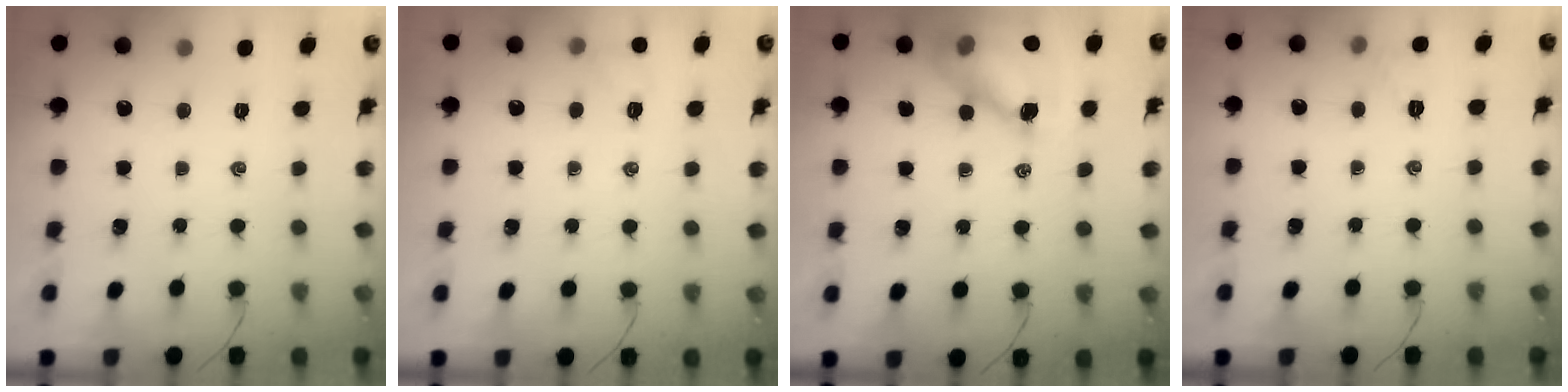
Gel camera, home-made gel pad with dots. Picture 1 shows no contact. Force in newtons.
{"total": 4.8, "press": 4.7, "slide": 1.0}
{"total": 13.0, "press": 12.4, "slide": 3.8}
{"total": 3.6, "press": 3.5, "slide": 1.1}